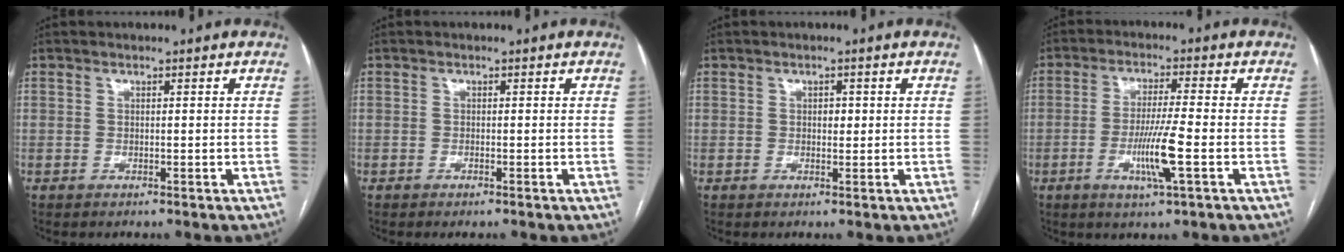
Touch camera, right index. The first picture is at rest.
{"total": 0.6, "force": [-0.5, -0.1, 0.3], "torque": [-0.007, -0.003, -0.007]}
{"total": 1.1, "force": [0.1, 0.7, 0.9], "torque": [-0.010, 0.001, 0.002]}
{"total": 7.7, "force": [-2.3, -0.3, 7.3], "torque": [-0.139, -0.011, -0.042]}